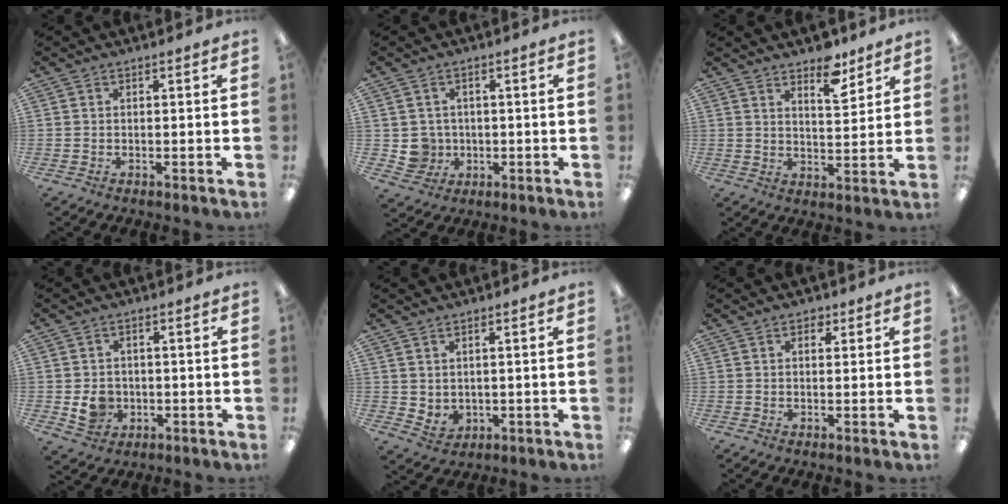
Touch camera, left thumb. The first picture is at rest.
{"total": 4.6, "force": [0.4, 4.6, 0.6], "torque": [-0.016, 0.007, 0.012]}
{"total": 7.7, "force": [6.1, 2.9, 3.6], "torque": [-0.031, -0.045, 0.103]}
{"total": 5.5, "force": [-0.6, 5.0, 2.1], "torque": [-0.025, 0.004, -0.010]}
{"total": 3.0, "force": [2.0, 2.1, 0.9], "torque": [-0.014, -0.013, 0.036]}
{"total": 2.1, "force": [1.2, 1.3, 1.2], "torque": [-0.009, -0.002, 0.016]}